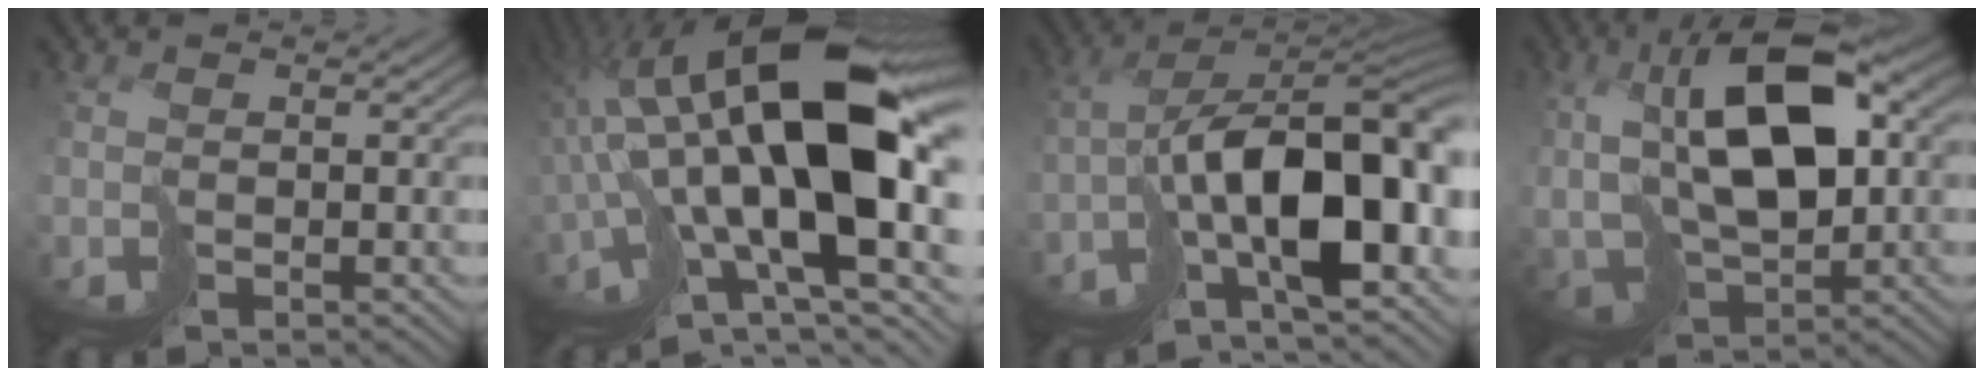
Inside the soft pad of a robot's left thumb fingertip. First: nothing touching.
{"total": 19.7, "force": [0.2, 8.7, 17.6], "torque": [-0.320, 0.018, -0.001]}
{"total": 14.5, "force": [-4.8, 6.0, 12.3], "torque": [-0.185, -0.004, -0.077]}
{"total": 14.6, "force": [4.0, 7.0, 12.1], "torque": [-0.242, 0.008, 0.084]}